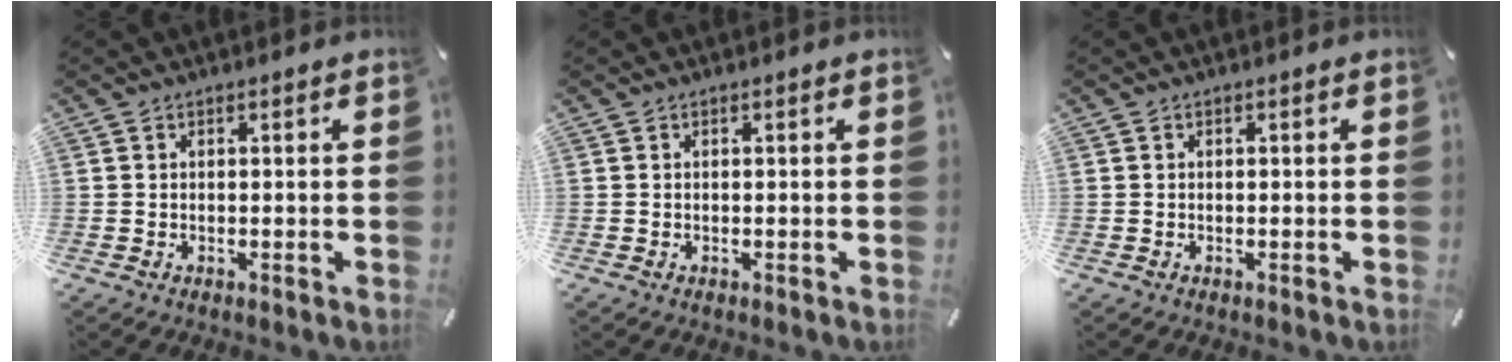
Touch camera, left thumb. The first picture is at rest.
{"total": 0.0}
{"total": 0.0}